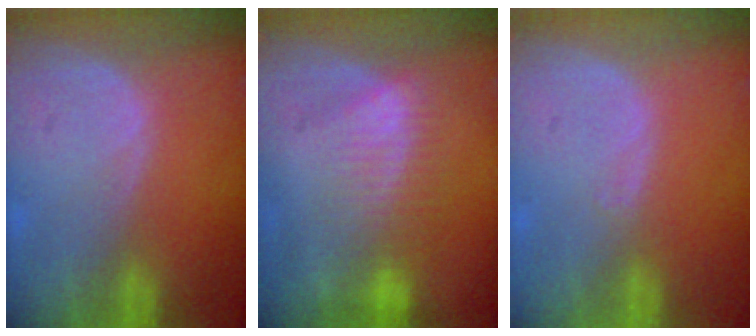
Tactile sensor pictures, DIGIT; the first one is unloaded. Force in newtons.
{"total": 6.7, "press": 6.3, "slide": 2.1}
{"total": 0.6, "press": 0.4, "slide": 0.4}